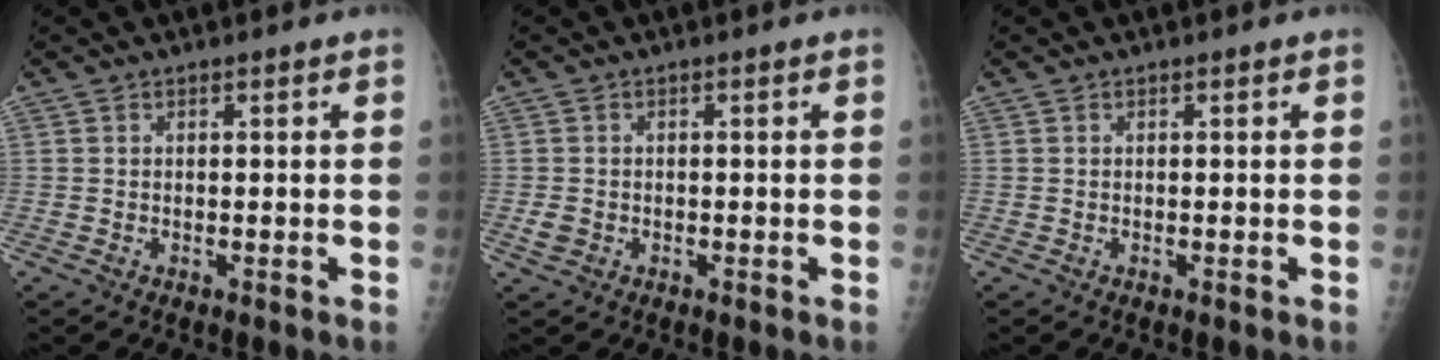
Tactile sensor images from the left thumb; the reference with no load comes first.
{"total": 2.7, "force": [-0.9, 2.2, 1.4], "torque": [-0.025, 0.001, -0.013]}
{"total": 0.0}